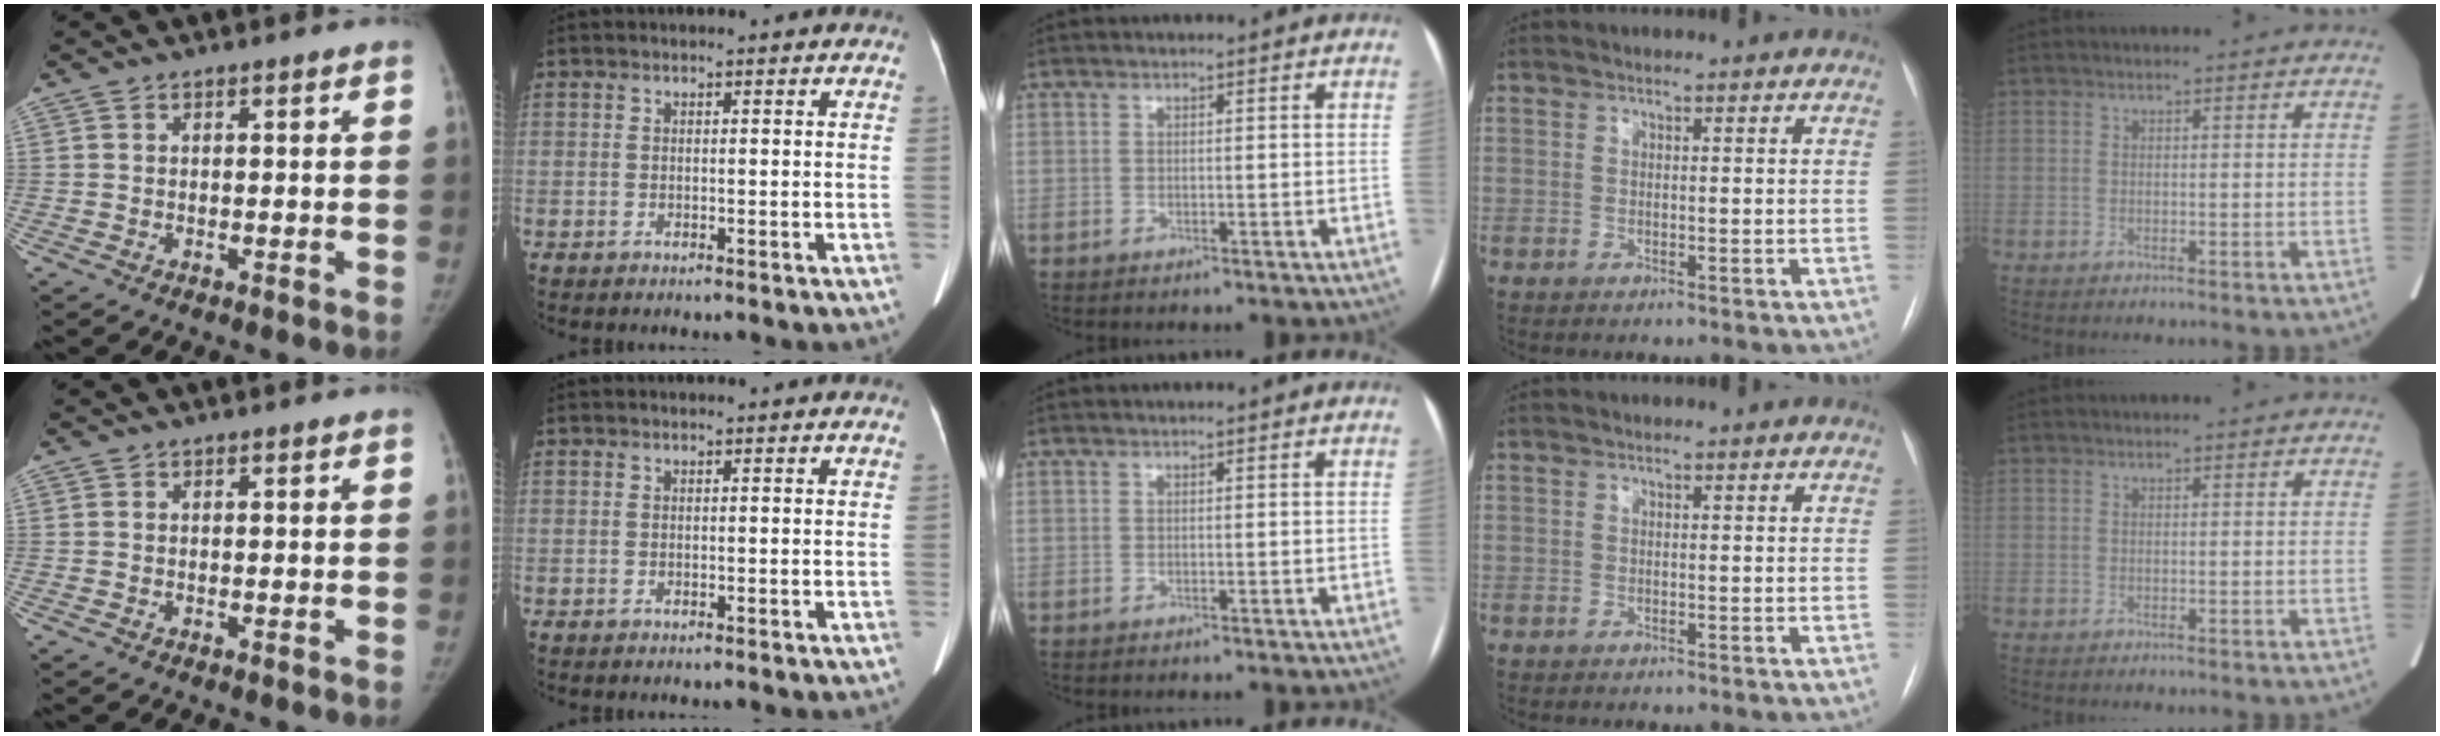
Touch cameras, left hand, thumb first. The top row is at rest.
{}